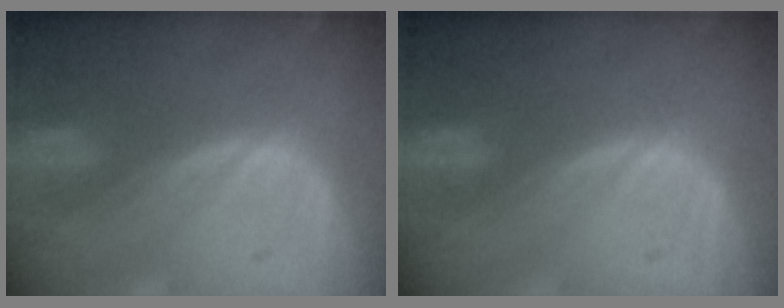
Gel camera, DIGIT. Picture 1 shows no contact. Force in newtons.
{"total": 0.0}